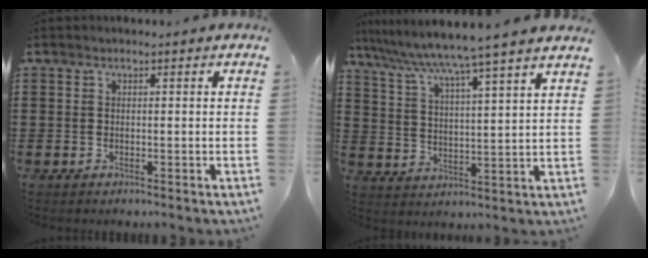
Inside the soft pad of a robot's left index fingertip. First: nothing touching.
{"total": 6.2, "force": [5.3, -1.6, 2.7], "torque": [-0.077, -0.046, 0.081]}